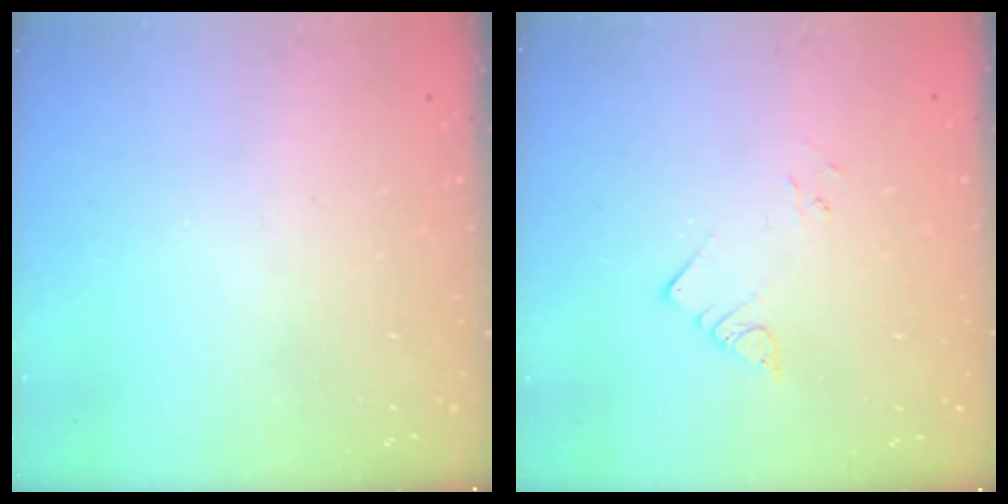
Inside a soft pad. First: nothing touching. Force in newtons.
{"total": 2.9, "press": 2.9, "slide": 0.4}